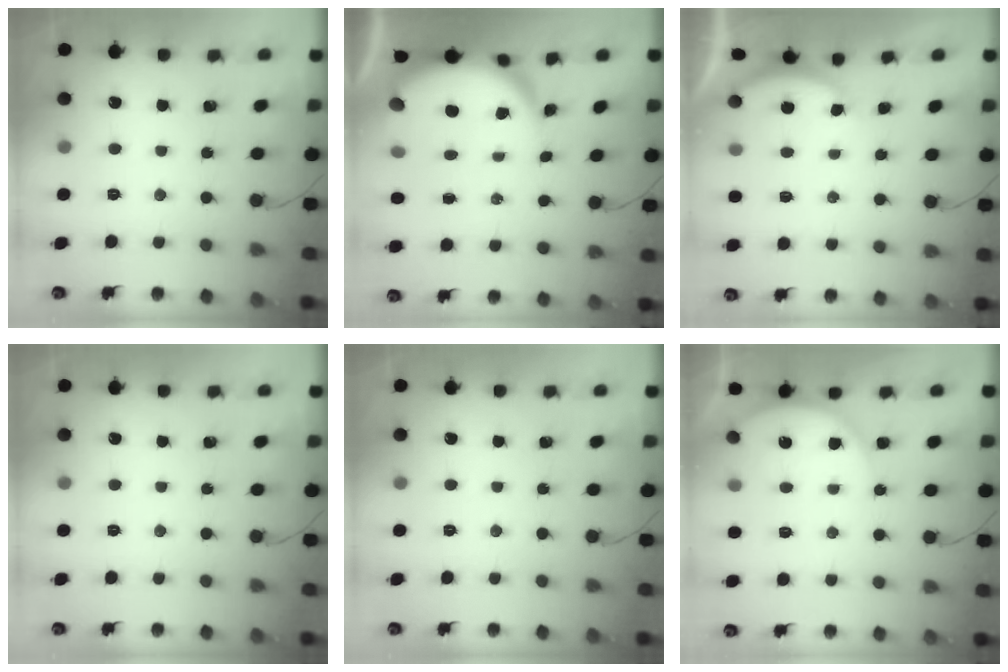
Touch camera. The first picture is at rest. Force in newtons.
{"total": 6.0, "press": 6.0, "slide": 0.1}
{"total": 2.9, "press": 2.8, "slide": 0.6}
{"total": 0.0}
{"total": 0.0}
{"total": 6.1, "press": 6.1, "slide": 0.7}